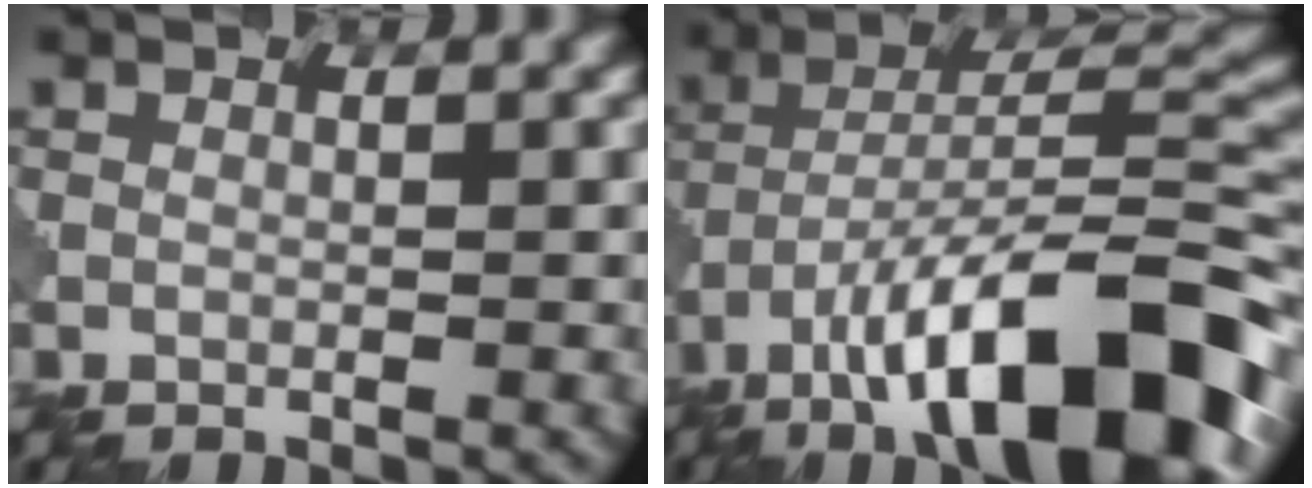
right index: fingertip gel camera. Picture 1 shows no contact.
{"total": 15.4, "force": [-9.6, 4.7, 11.1], "torque": [-0.167, 0.020, -0.156]}